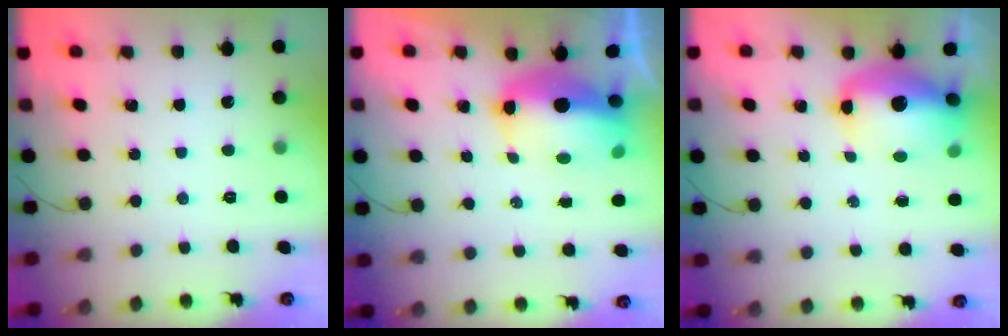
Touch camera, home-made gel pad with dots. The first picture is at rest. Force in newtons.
{"total": 10.2, "press": 10.0, "slide": 2.2}
{"total": 13.0, "press": 12.7, "slide": 2.9}